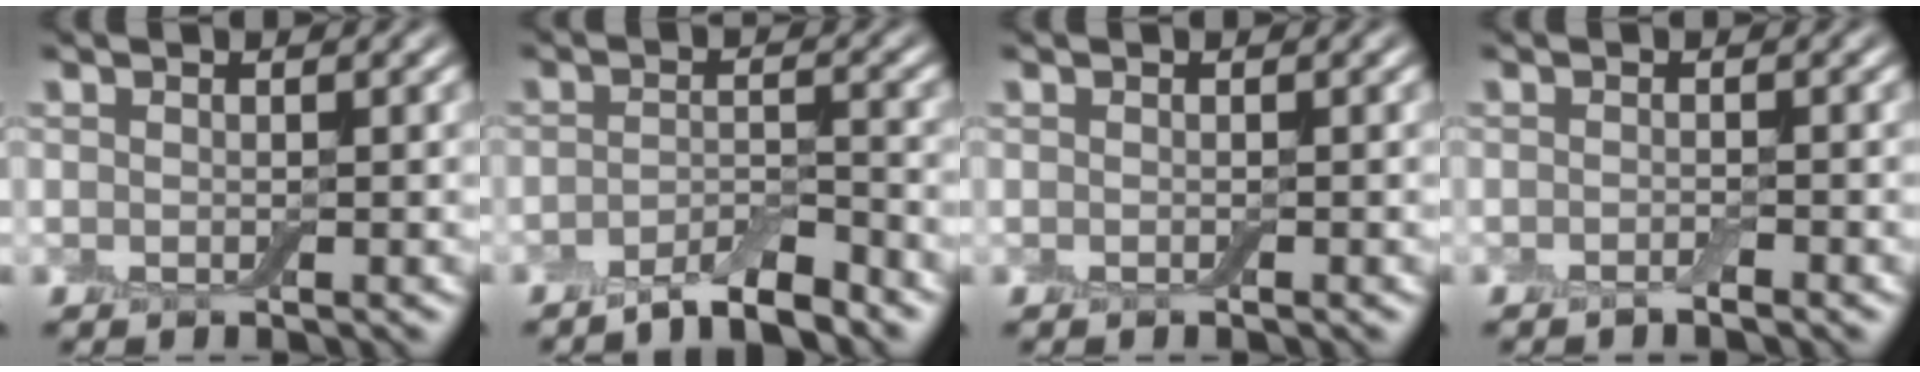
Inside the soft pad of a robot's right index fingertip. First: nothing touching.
{"total": 3.7, "force": [-3.0, 0.6, 2.1], "torque": [-0.034, 0.003, -0.057]}
{"total": 0.0}
{"total": 0.8, "force": [-0.6, 0.0, 0.5], "torque": [-0.007, 0.000, -0.011]}